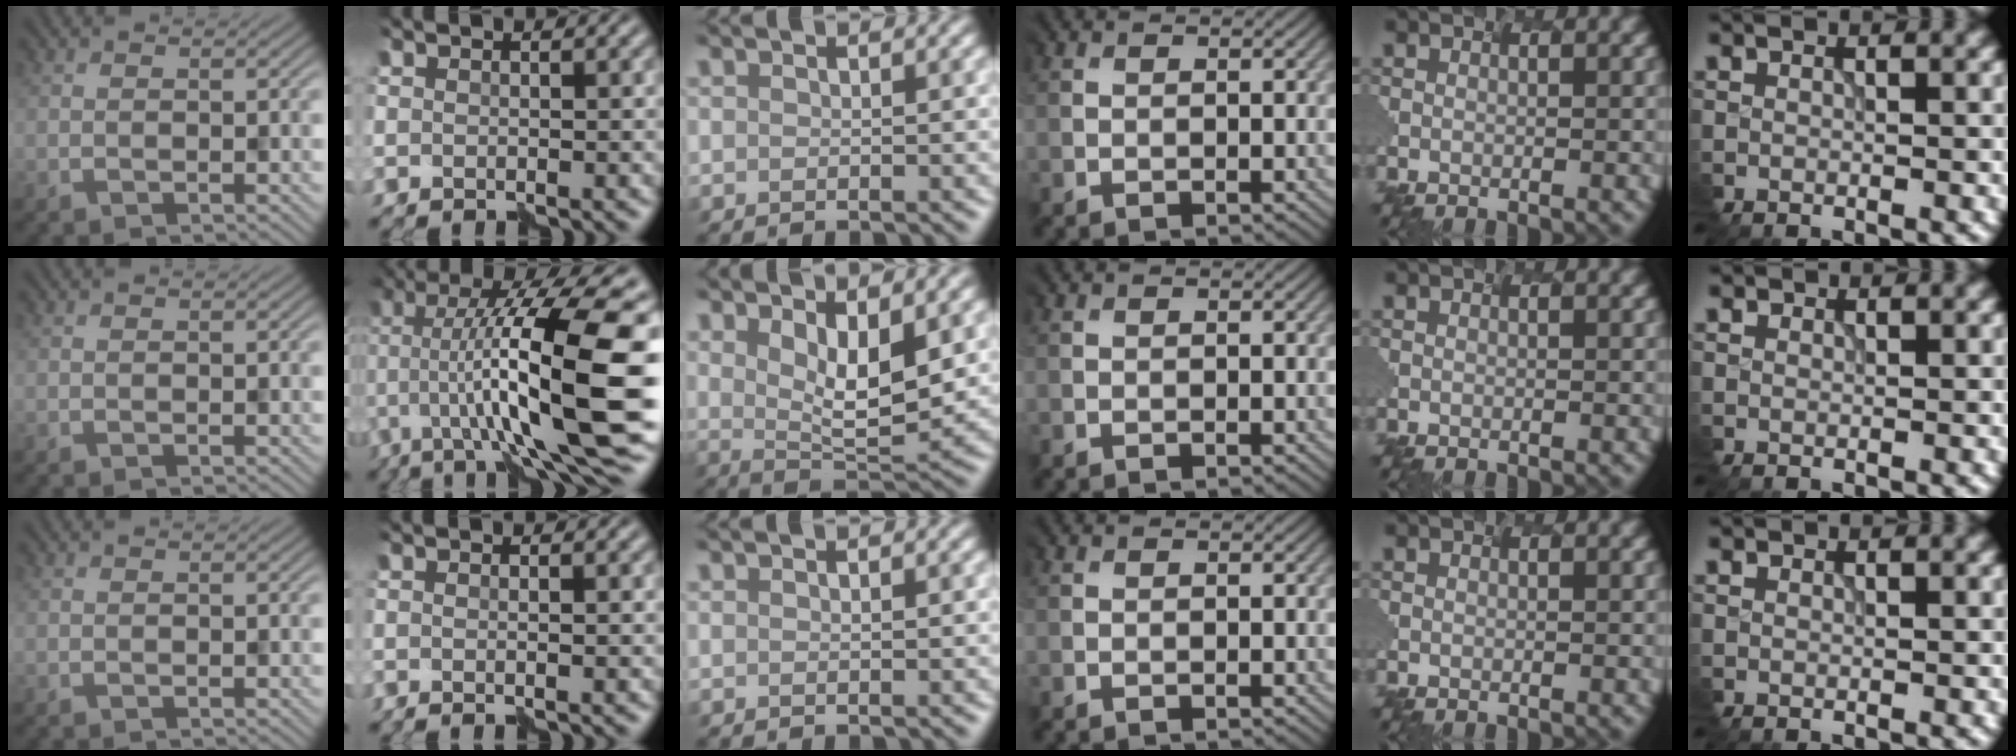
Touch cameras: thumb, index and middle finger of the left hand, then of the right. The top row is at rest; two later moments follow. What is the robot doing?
{"motion": "assemble", "object": "hinged jar"}